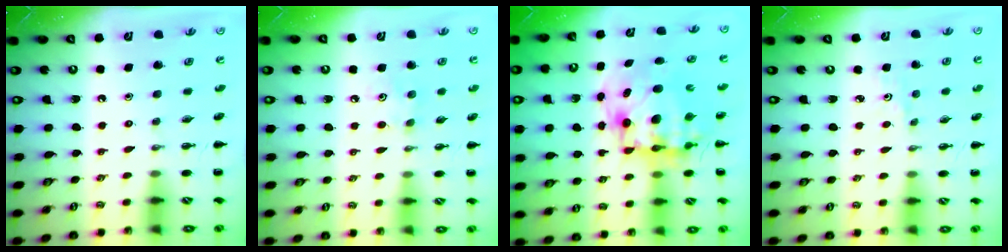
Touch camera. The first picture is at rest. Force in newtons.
{"total": 3.9, "press": 3.7, "slide": 1.0}
{"total": 11.4, "press": 11.0, "slide": 2.9}
{"total": 1.7, "press": 1.7, "slide": 0.4}